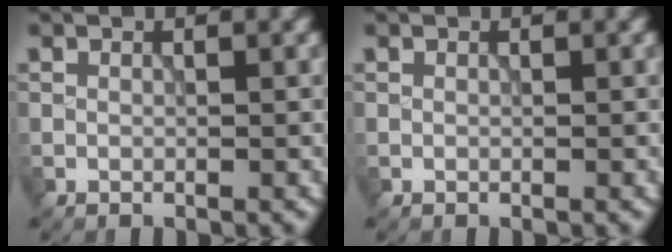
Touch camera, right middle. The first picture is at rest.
{"total": 0.0}